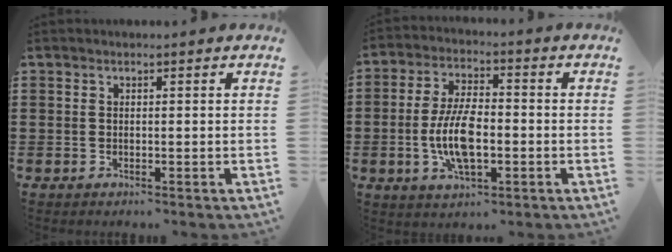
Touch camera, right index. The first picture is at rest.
{"total": 9.1, "force": [-1.8, 3.8, 8.1], "torque": [-0.178, -0.003, -0.038]}